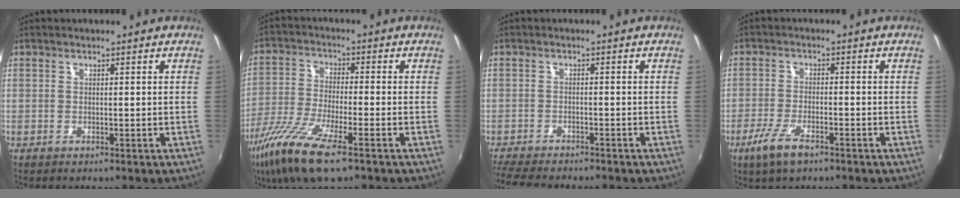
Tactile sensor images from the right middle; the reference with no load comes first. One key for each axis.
{"total": 13.4, "fx": -8.2, "fy": 2.9, "fz": 10.2, "tx": -0.223, "ty": -0.037, "tz": -0.163}
{"total": 8.3, "fx": -7.6, "fy": 1.2, "fz": 3.1, "tx": -0.086, "ty": -0.023, "tz": -0.129}
{"total": 6.1, "fx": -4.0, "fy": 1.8, "fz": 4.3, "tx": -0.104, "ty": -0.013, "tz": -0.076}